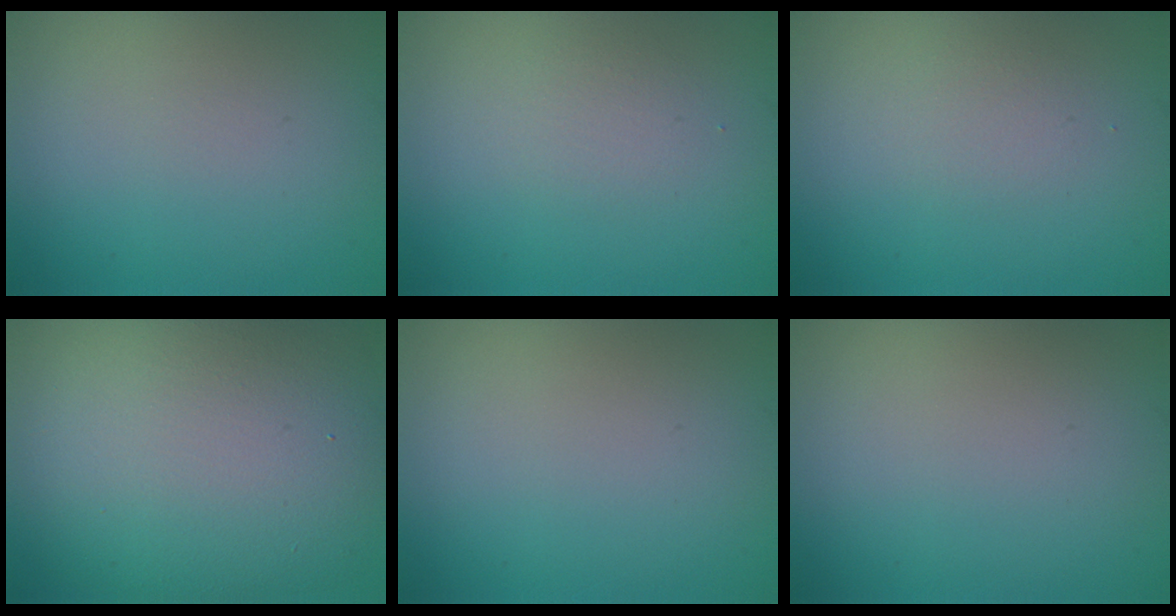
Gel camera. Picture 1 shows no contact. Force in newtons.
{"total": 1.3, "press": 1.3, "slide": 0.0}
{"total": 1.2, "press": 1.2, "slide": 0.0}
{"total": 15.6, "press": 15.6, "slide": 0.7}
{"total": 0.0}
{"total": 0.0}